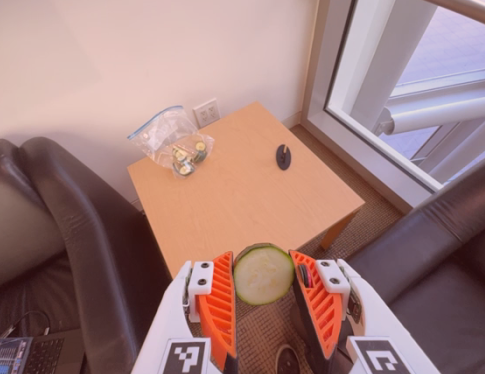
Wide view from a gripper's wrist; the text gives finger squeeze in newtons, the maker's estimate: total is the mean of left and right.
{"total": 8.9, "left": 8.9, "right": 8.9}